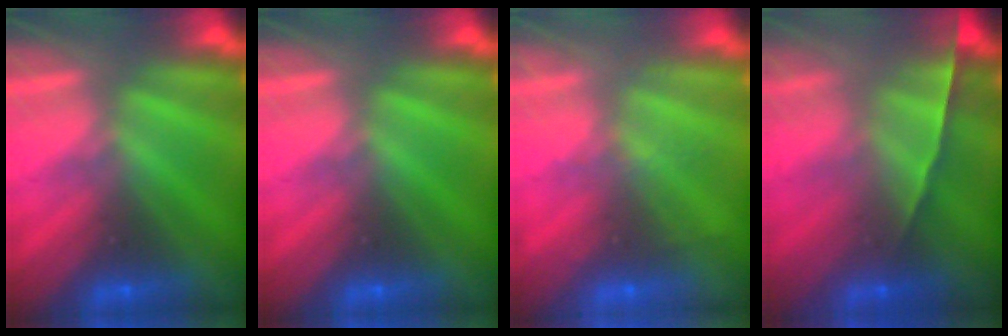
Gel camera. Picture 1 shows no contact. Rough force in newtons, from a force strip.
{"total": 0.0}
{"total": 2.0}
{"total": 1.5}